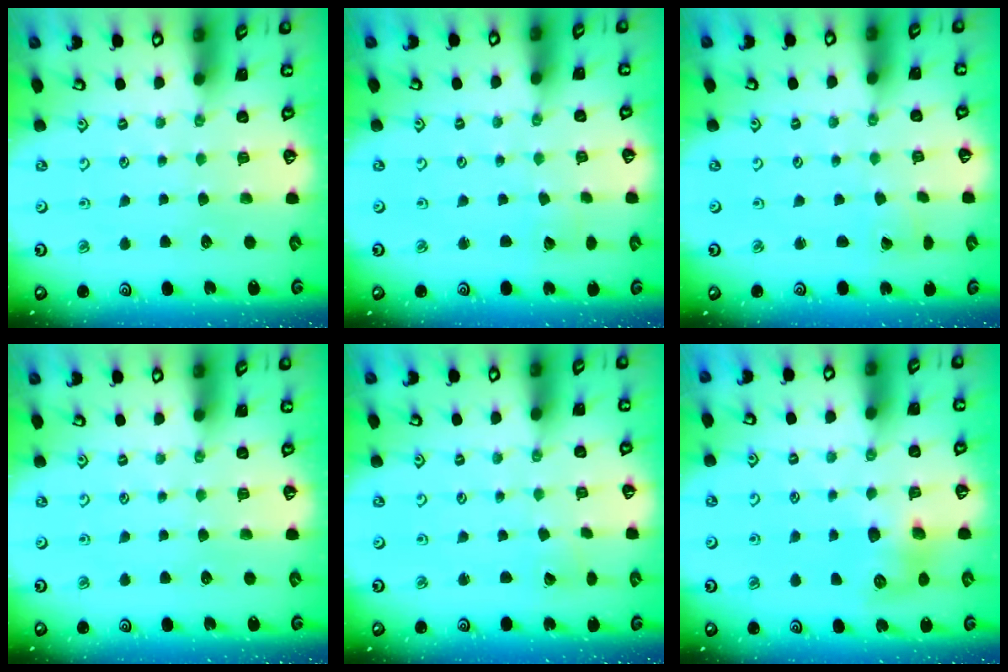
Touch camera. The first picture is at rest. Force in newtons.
{"total": 2.4, "press": 2.4, "slide": 0.3}
{"total": 2.1, "press": 2.1, "slide": 0.1}
{"total": 0.0}
{"total": 1.6, "press": 1.6, "slide": 0.1}
{"total": 8.3, "press": 8.3, "slide": 0.5}